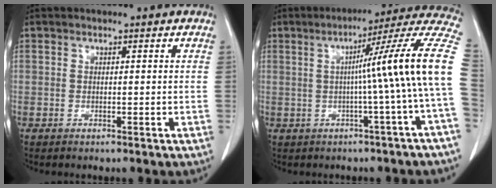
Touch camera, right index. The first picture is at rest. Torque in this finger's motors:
{"motor_torque": [1.36, 0.02, 0.65, 0.19]}